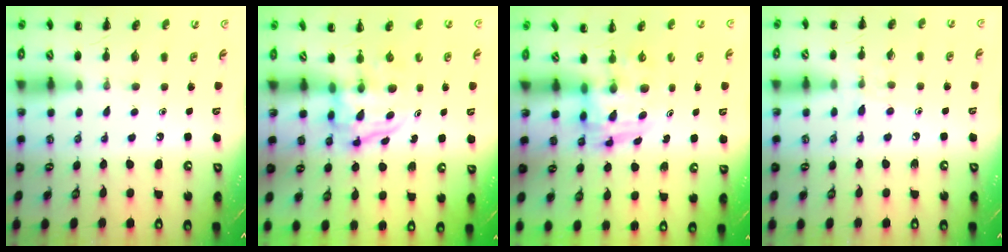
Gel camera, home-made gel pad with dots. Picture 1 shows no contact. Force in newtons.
{"total": 3.8, "press": 3.8, "slide": 0.4}
{"total": 3.6, "press": 3.5, "slide": 0.6}
{"total": 6.0, "press": 5.6, "slide": 2.1}